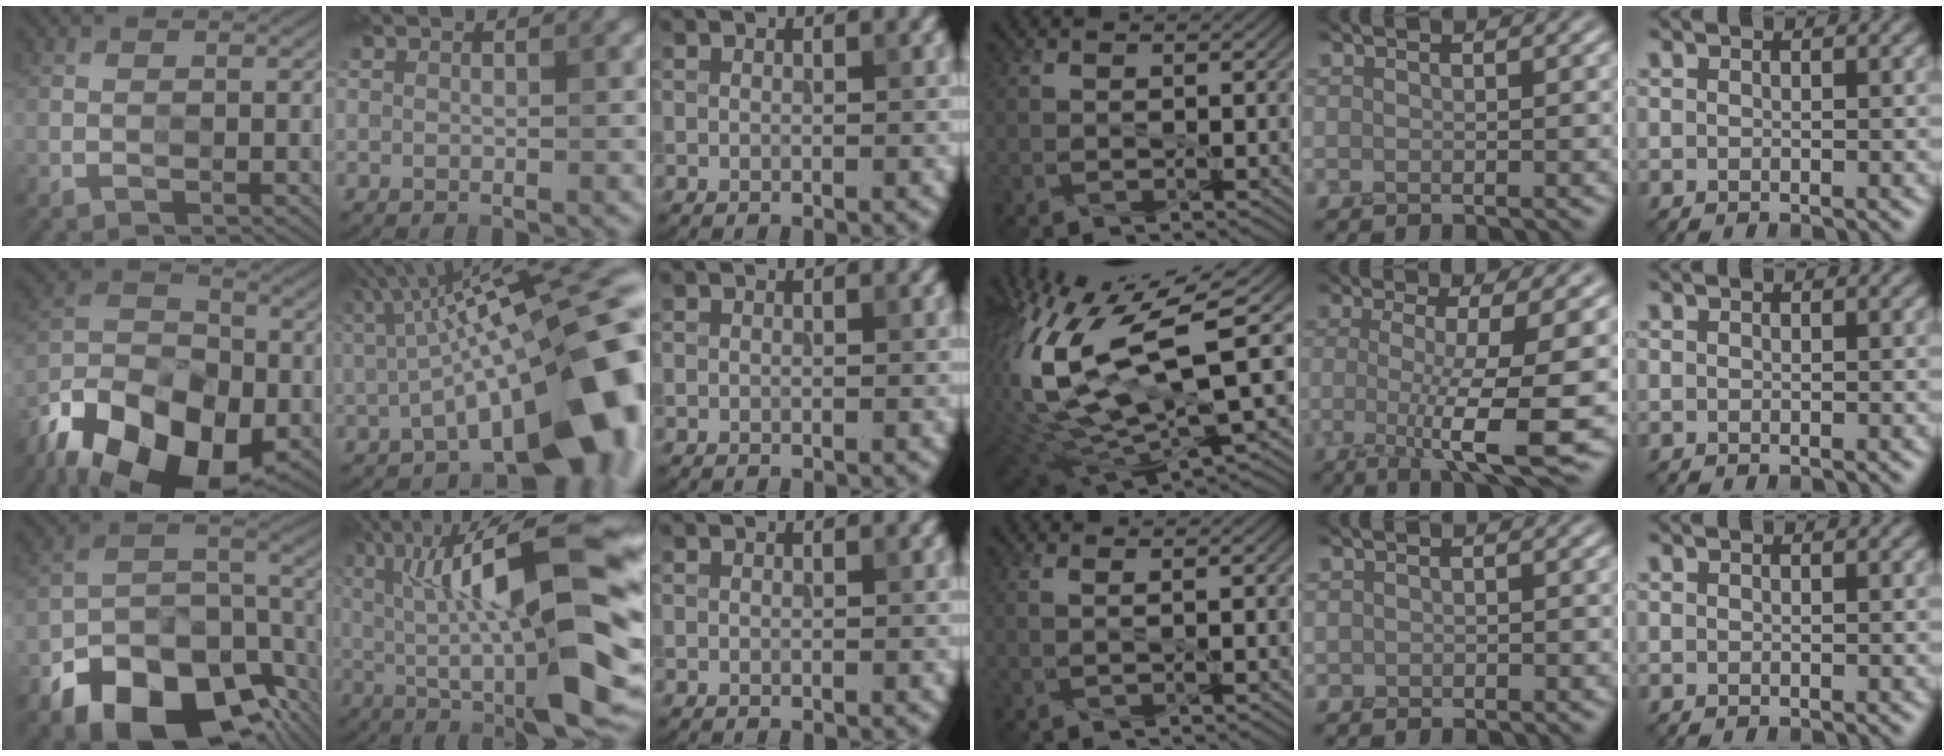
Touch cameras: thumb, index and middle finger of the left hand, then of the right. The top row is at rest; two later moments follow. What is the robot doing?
{"motion": "peel", "object": "tape"}